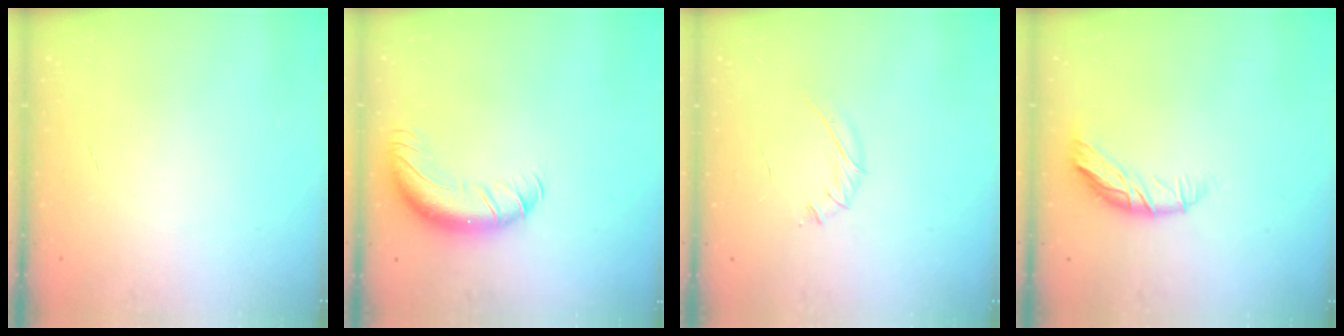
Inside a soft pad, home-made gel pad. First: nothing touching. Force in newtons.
{"total": 11.2, "press": 10.8, "slide": 2.9}
{"total": 4.3, "press": 4.1, "slide": 1.1}
{"total": 10.0, "press": 9.9, "slide": 1.3}